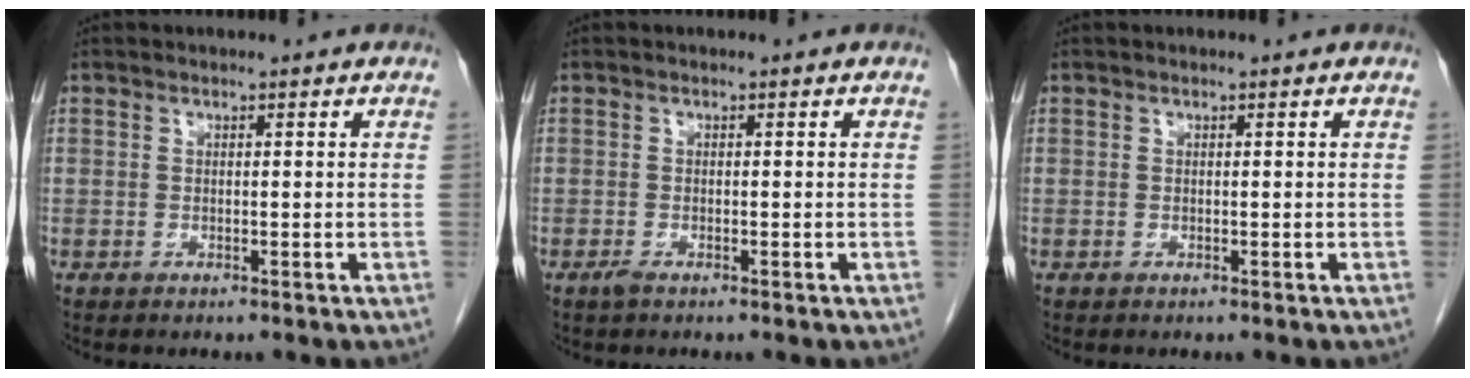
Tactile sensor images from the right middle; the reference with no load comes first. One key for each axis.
{"total": 0.9, "fx": -0.6, "fy": 0.2, "fz": 0.6, "tx": -0.016, "ty": -0.002, "tz": -0.011}
{"total": 0.0}